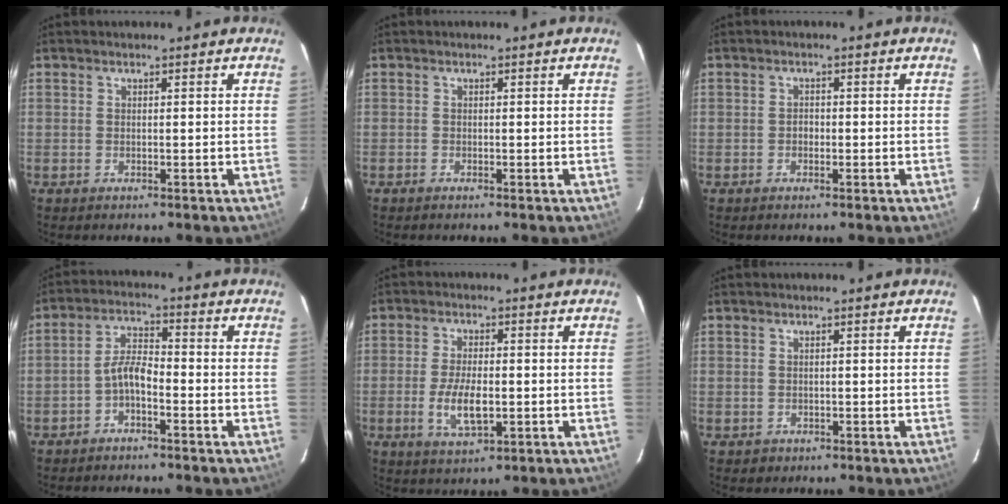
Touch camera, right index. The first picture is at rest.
{"total": 0.0}
{"total": 1.1, "force": [-0.6, 0.8, 0.3], "torque": [-0.005, 0.003, -0.011]}
{"total": 4.4, "force": [-2.7, 1.5, 3.2], "torque": [-0.068, 0.017, -0.051]}
{"total": 5.3, "force": [-1.3, 1.9, 4.7], "torque": [-0.098, -0.008, -0.024]}
{"total": 1.5, "force": [-0.2, 1.5, 0.1], "torque": [0.000, 0.002, 0.001]}